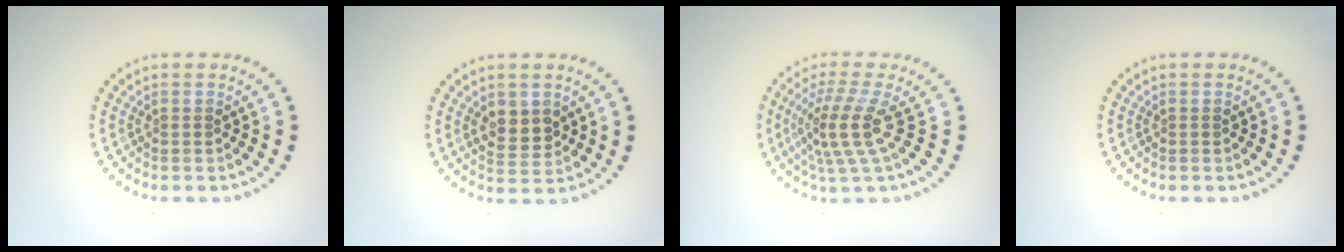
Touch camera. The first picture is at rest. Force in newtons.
{"total": 2.6, "press": 2.5, "slide": 0.7}
{"total": 4.1, "press": 2.8, "slide": 2.9}
{"total": 0.0}